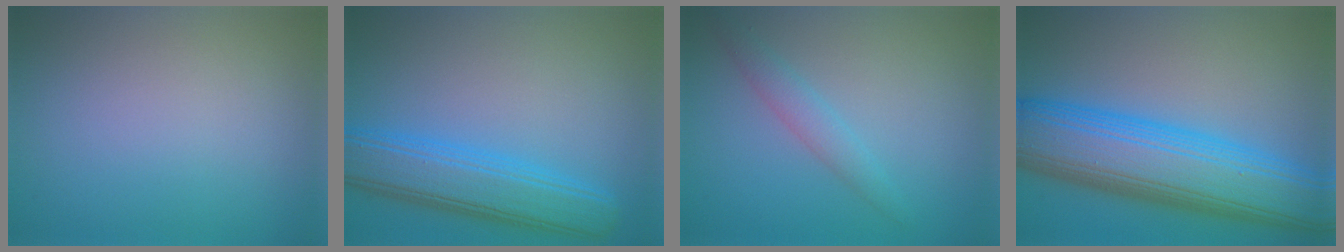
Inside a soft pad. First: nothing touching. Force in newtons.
{"total": 6.3, "press": 6.3, "slide": 0.1}
{"total": 2.0, "press": 2.0, "slide": 0.0}
{"total": 12.2, "press": 12.2, "slide": 0.2}